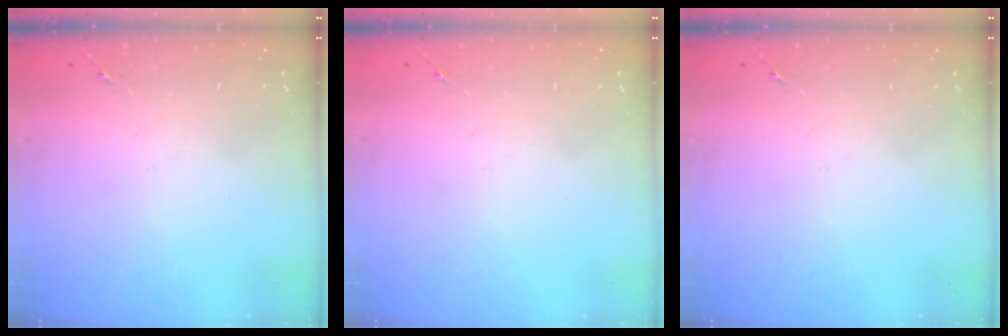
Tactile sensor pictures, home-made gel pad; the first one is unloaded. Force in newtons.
{"total": 0.0}
{"total": 0.0}